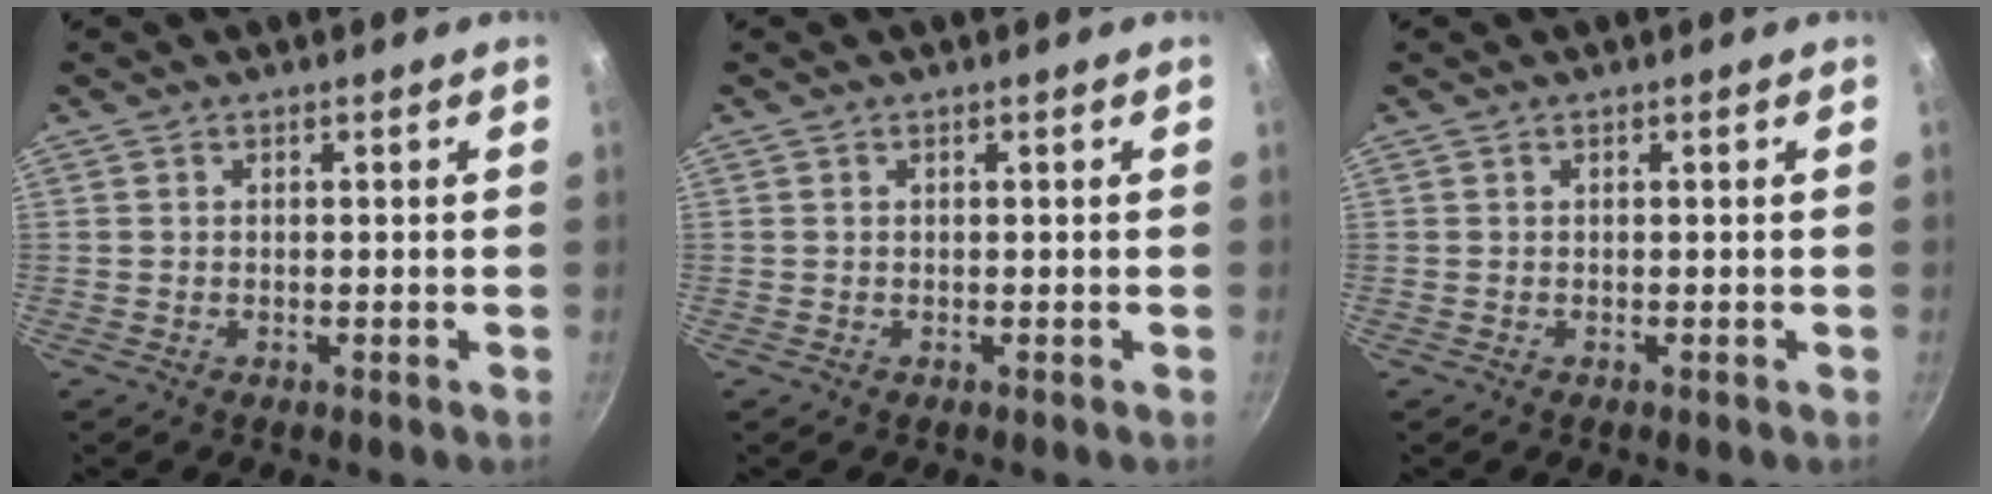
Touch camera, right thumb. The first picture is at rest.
{"total": 0.0}
{"total": 0.0}